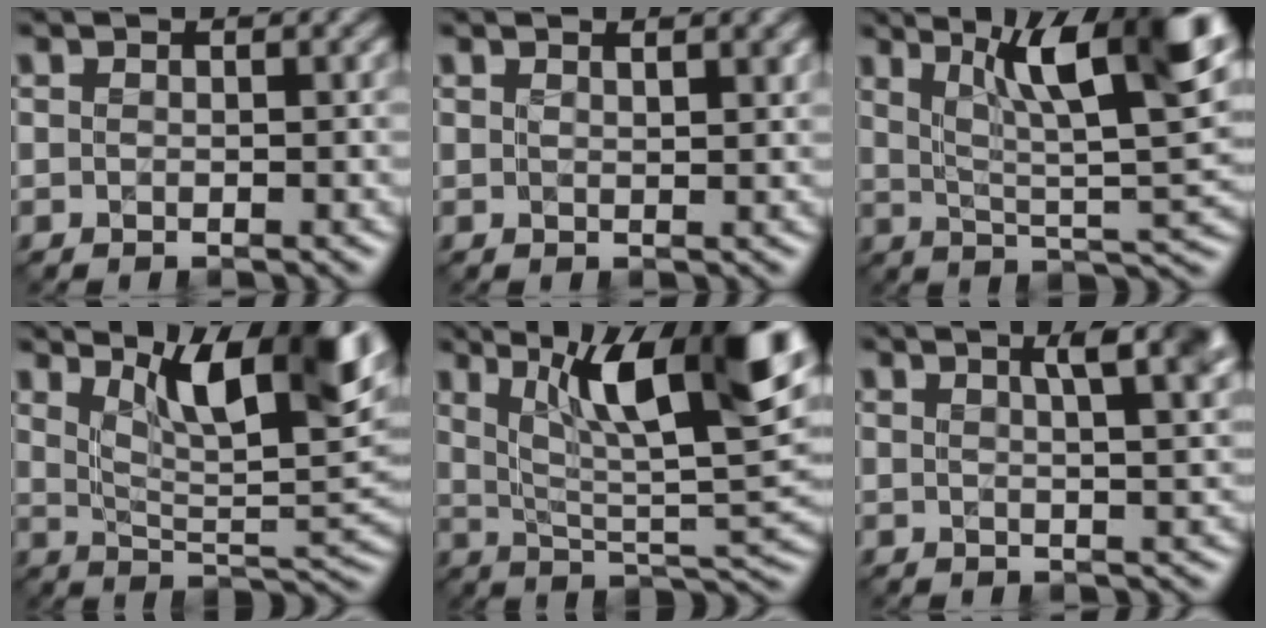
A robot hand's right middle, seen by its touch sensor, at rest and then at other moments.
{"total": 1.5, "force": [1.1, 0.4, 1.0], "torque": [-0.007, 0.000, 0.017]}
{"total": 11.7, "force": [5.1, 3.3, 10.0], "torque": [-0.146, 0.006, 0.081]}
{"total": 11.1, "force": [6.0, 3.1, 8.8], "torque": [-0.125, 0.005, 0.101]}
{"total": 12.8, "force": [5.3, 4.0, 10.9], "torque": [-0.162, -0.001, 0.086]}
{"total": 6.4, "force": [3.1, 2.3, 5.1], "torque": [-0.033, 0.029, 0.019]}